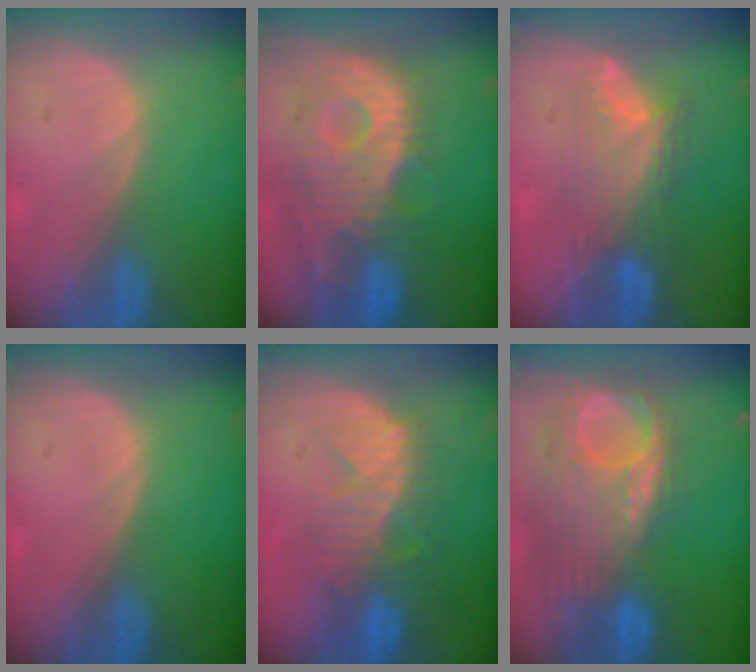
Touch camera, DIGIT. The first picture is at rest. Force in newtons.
{"total": 11.8, "press": 10.6, "slide": 5.1}
{"total": 7.4, "press": 7.1, "slide": 1.9}
{"total": 0.0}
{"total": 10.1, "press": 8.8, "slide": 4.8}
{"total": 11.9, "press": 10.4, "slide": 5.8}